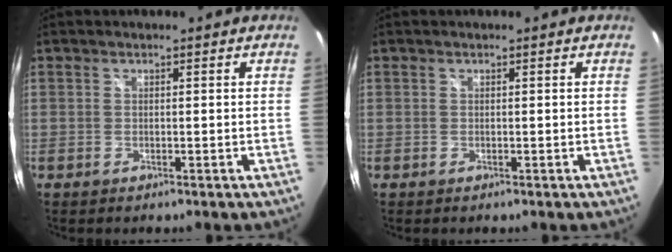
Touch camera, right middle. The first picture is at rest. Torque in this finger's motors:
{"motor_torque": [0.03, -0.06, 0.02, 0.00]}